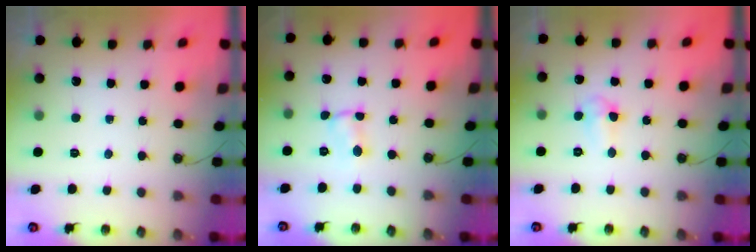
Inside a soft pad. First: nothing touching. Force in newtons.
{"total": 1.1, "press": 1.1, "slide": 0.2}
{"total": 3.5, "press": 3.5, "slide": 0.8}